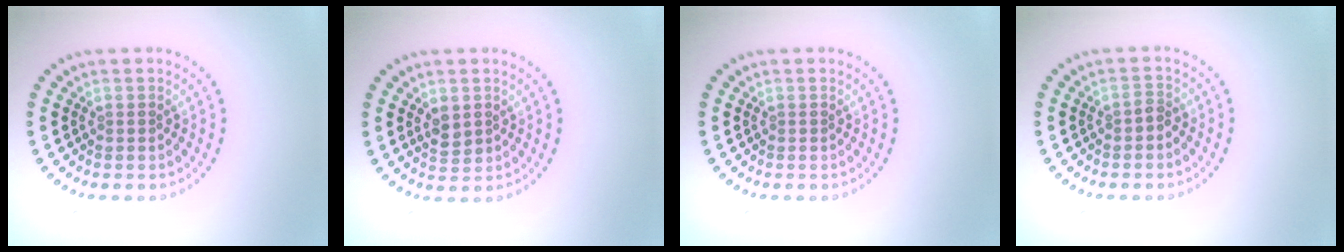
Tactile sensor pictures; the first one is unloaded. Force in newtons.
{"total": 1.6, "press": 1.6, "slide": 0.3}
{"total": 0.0}
{"total": 1.0, "press": 0.8, "slide": 0.6}